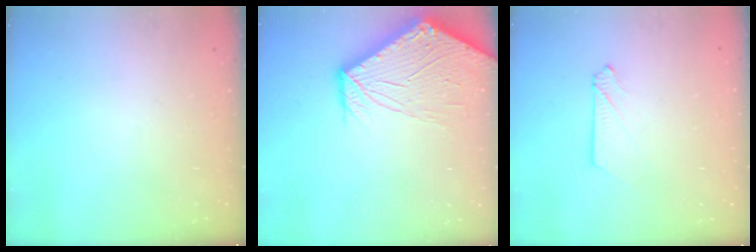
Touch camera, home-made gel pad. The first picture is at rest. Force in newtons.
{"total": 12.7, "press": 12.6, "slide": 1.7}
{"total": 2.7, "press": 2.7, "slide": 0.3}